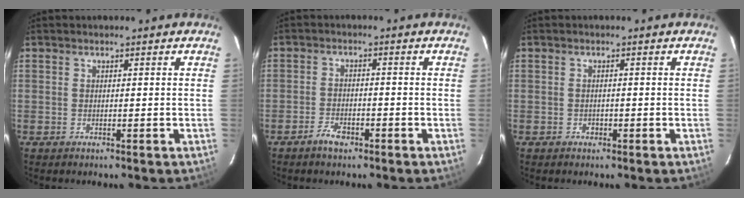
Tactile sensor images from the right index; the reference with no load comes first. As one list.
[{"total": 3.6, "force": [-2.6, 1.5, 1.9], "torque": [-0.047, 0.000, -0.047]}, {"total": 0.9, "force": [-0.4, 0.7, 0.3], "torque": [-0.004, 0.001, -0.004]}]